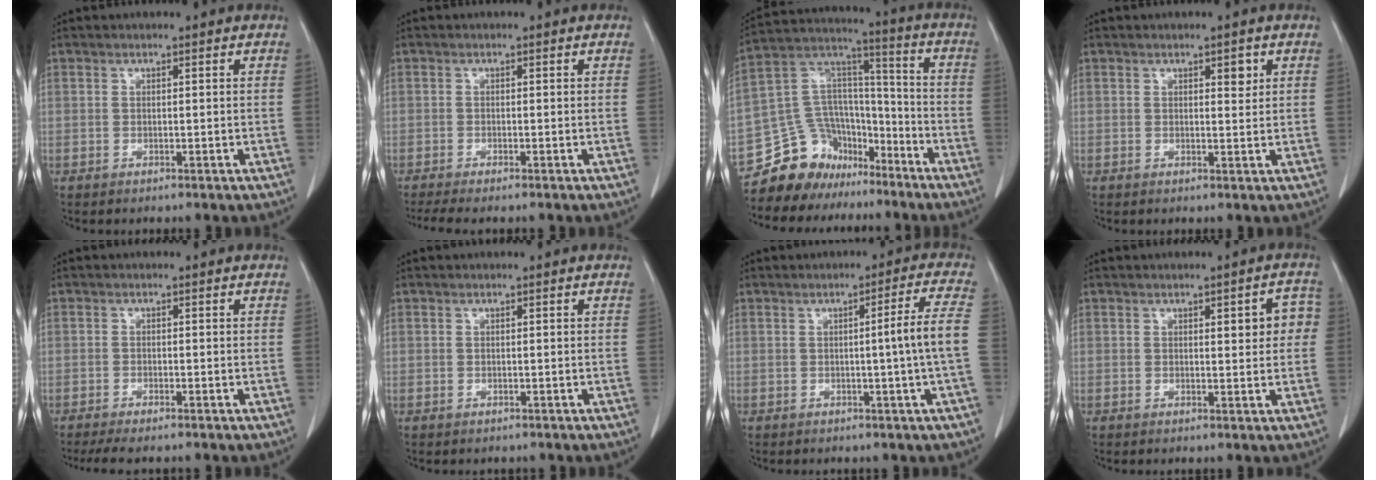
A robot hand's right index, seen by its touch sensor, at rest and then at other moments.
{"total": 4.0, "force": [-3.3, 0.2, 2.1], "torque": [-0.032, -0.010, -0.054]}
{"total": 14.7, "force": [-11.3, 9.0, 3.0], "torque": [-0.059, 0.090, -0.192]}
{"total": 1.8, "force": [0.9, 0.7, 1.4], "torque": [-0.017, -0.002, 0.012]}
{"total": 4.3, "force": [-3.6, 0.6, 2.2], "torque": [-0.030, -0.009, -0.051]}
{"total": 0.7, "force": [-0.3, 0.6, -0.1], "torque": [-0.002, 0.007, -0.005]}
{"total": 5.8, "force": [-0.7, -1.6, 5.5], "torque": [-0.073, 0.001, -0.009]}
{"total": 4.2, "force": [0.9, 1.4, 3.9], "torque": [-0.041, 0.012, 0.010]}